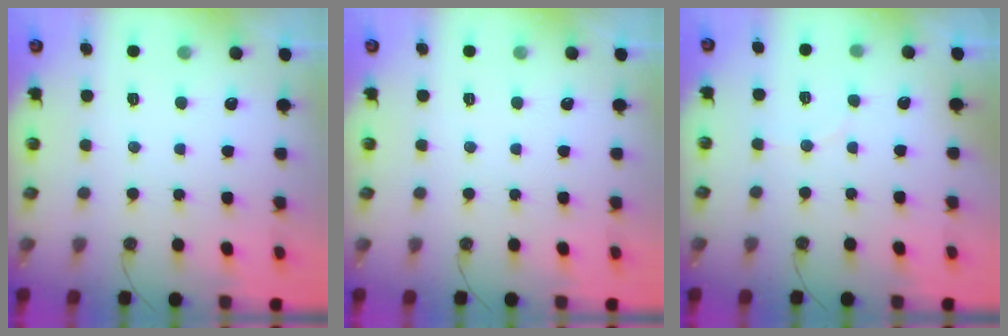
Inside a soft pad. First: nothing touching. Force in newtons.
{"total": 0.0}
{"total": 2.7, "press": 2.6, "slide": 0.7}